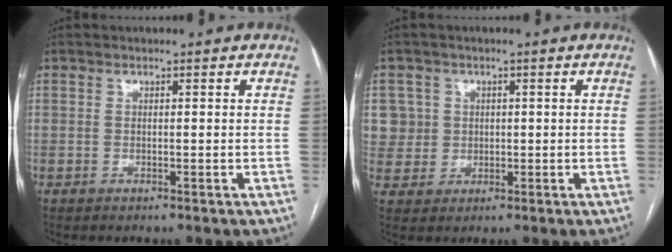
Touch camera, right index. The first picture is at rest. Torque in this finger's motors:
{"motor_torque": [0.19, 0.12, 0.02, 0.02]}